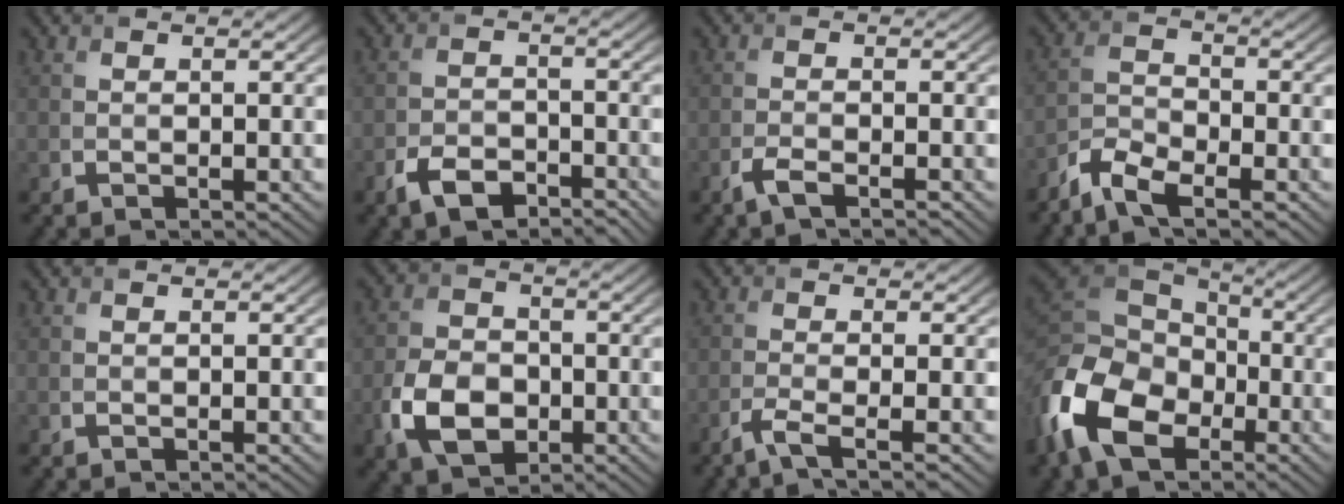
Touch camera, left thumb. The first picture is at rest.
{"total": 5.0, "force": [-3.4, 2.5, 2.6], "torque": [-0.049, -0.005, -0.070]}
{"total": 2.6, "force": [-1.9, 0.6, 1.7], "torque": [-0.040, -0.001, -0.043]}
{"total": 5.4, "force": [-4.2, 1.7, 3.0], "torque": [-0.066, -0.007, -0.093]}
{"total": 0.0}
{"total": 7.6, "force": [-2.8, 5.3, 4.7], "torque": [-0.104, -0.008, -0.060]}
{"total": 3.1, "force": [-1.9, 0.4, 2.4], "torque": [-0.043, 0.002, -0.055]}
{"total": 15.7, "force": [-6.3, 10.6, 9.6], "torque": [-0.260, -0.040, -0.128]}